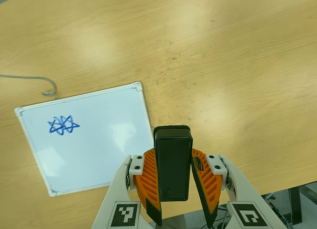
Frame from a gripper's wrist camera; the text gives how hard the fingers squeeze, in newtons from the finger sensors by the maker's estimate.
{"total": 6.6, "left": 5.7, "right": 7.4}